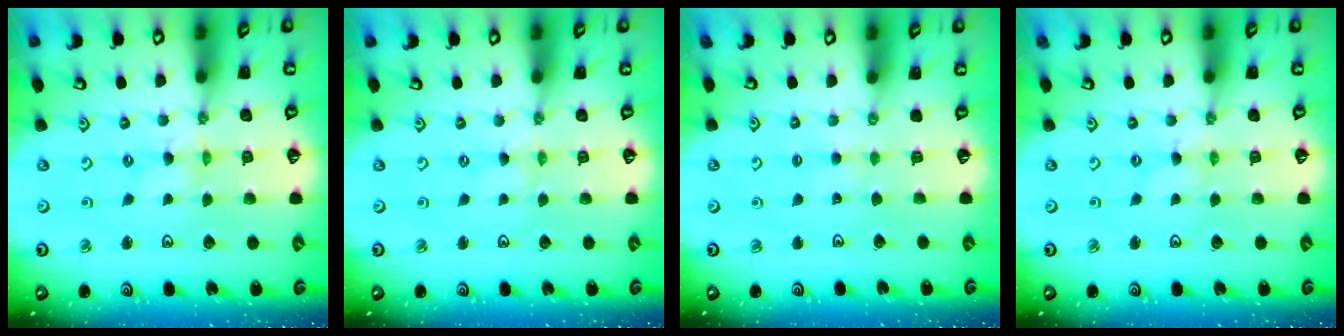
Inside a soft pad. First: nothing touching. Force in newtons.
{"total": 0.5, "press": 0.5, "slide": 0.2}
{"total": 1.8, "press": 1.7, "slide": 0.4}
{"total": 0.0}